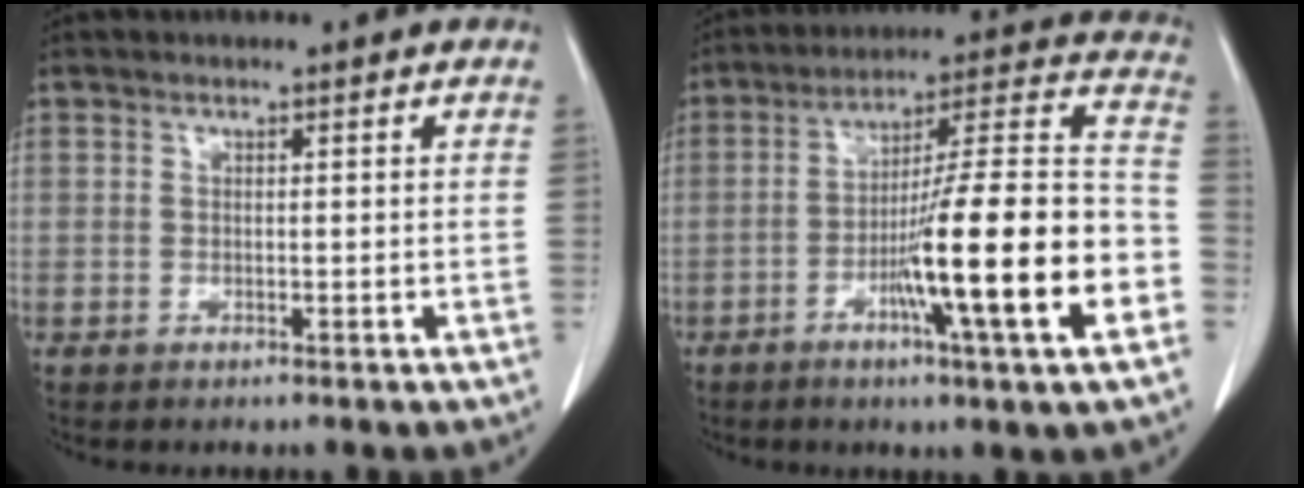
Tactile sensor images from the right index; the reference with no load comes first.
{"total": 20.7, "force": [-6.8, 0.3, 19.6], "torque": [-0.277, 0.000, -0.109]}